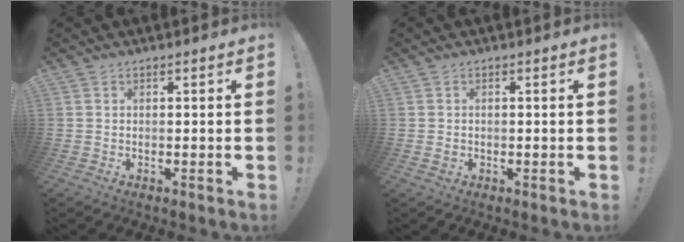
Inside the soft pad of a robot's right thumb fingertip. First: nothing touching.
{"total": 1.2, "force": [-0.3, 1.1, 0.5], "torque": [-0.004, 0.002, -0.005]}